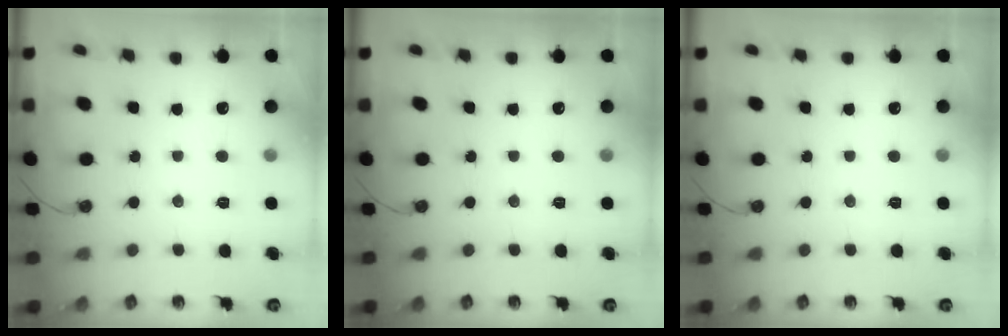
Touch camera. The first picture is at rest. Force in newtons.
{"total": 0.0}
{"total": 0.0}